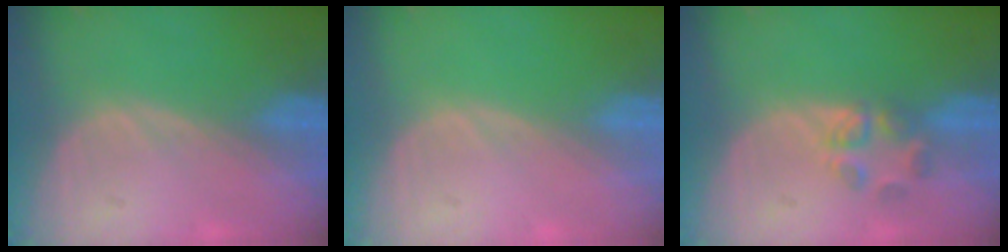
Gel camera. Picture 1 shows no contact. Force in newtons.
{"total": 0.0}
{"total": 3.5, "press": 3.4, "slide": 0.8}